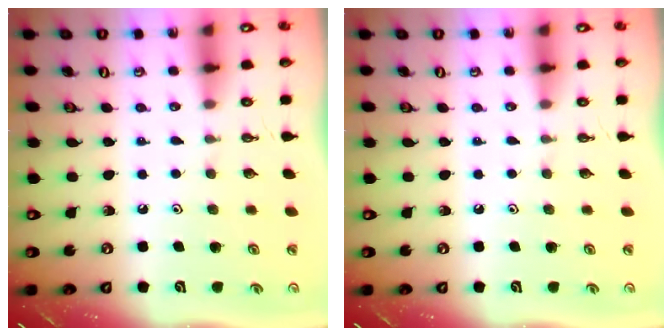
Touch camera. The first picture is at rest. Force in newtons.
{"total": 0.0}